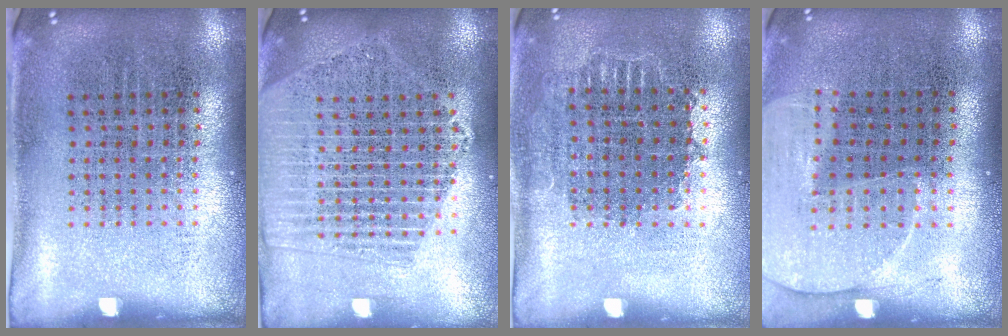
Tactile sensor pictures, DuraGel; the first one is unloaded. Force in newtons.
{"total": 2.1, "press": 1.9, "slide": 0.9}
{"total": 0.9, "press": 0.8, "slide": 0.2}
{"total": 1.3, "press": 1.3, "slide": 0.3}